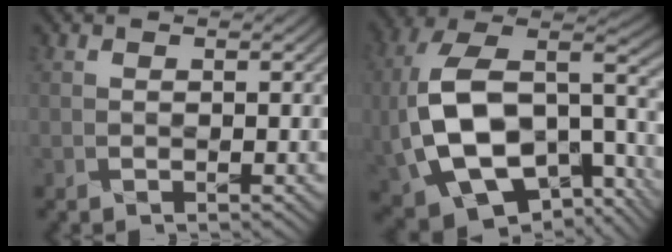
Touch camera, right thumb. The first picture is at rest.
{"total": 18.7, "force": [-4.7, 11.6, 13.9], "torque": [-0.311, -0.026, -0.048]}